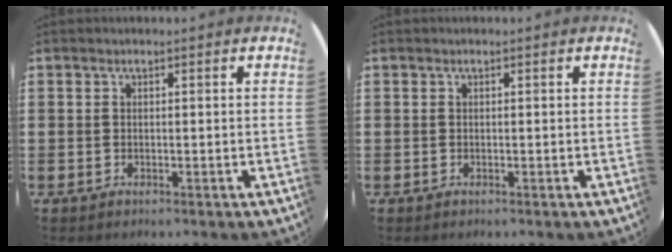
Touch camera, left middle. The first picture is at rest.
{"total": 0.0}